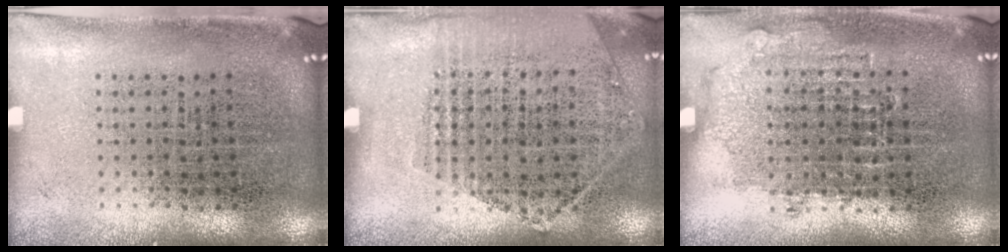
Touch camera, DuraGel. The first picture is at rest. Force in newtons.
{"total": 1.2, "press": 1.0, "slide": 0.5}
{"total": 0.9, "press": 0.8, "slide": 0.4}